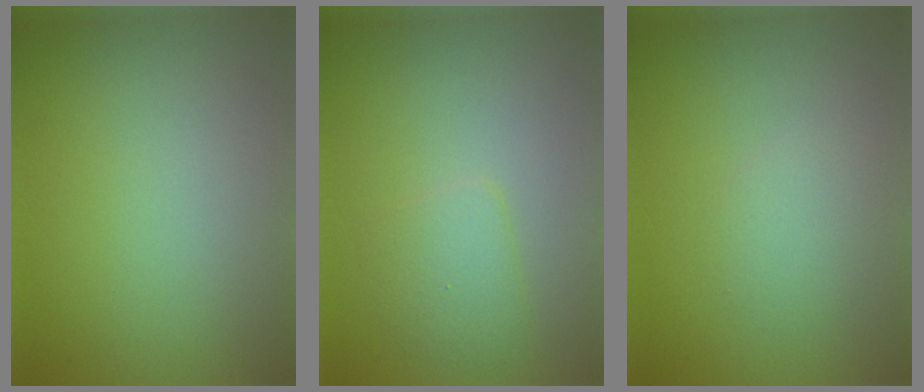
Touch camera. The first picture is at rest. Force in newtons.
{"total": 2.2, "press": 2.2, "slide": 0.1}
{"total": 1.7, "press": 1.7, "slide": 0.0}